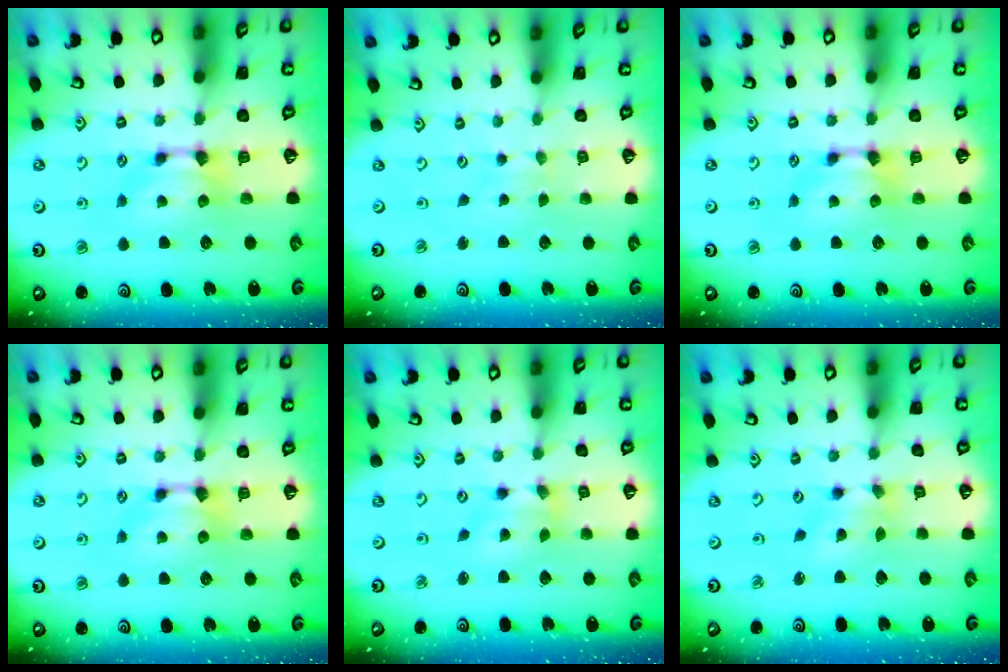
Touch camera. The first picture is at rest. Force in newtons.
{"total": 4.1, "press": 4.1, "slide": 0.1}
{"total": 0.0}
{"total": 0.0}
{"total": 2.5, "press": 2.1, "slide": 1.5}
{"total": 1.7, "press": 1.0, "slide": 1.4}